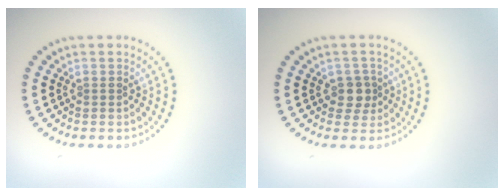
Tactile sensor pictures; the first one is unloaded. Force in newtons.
{"total": 1.9, "press": 1.7, "slide": 0.9}